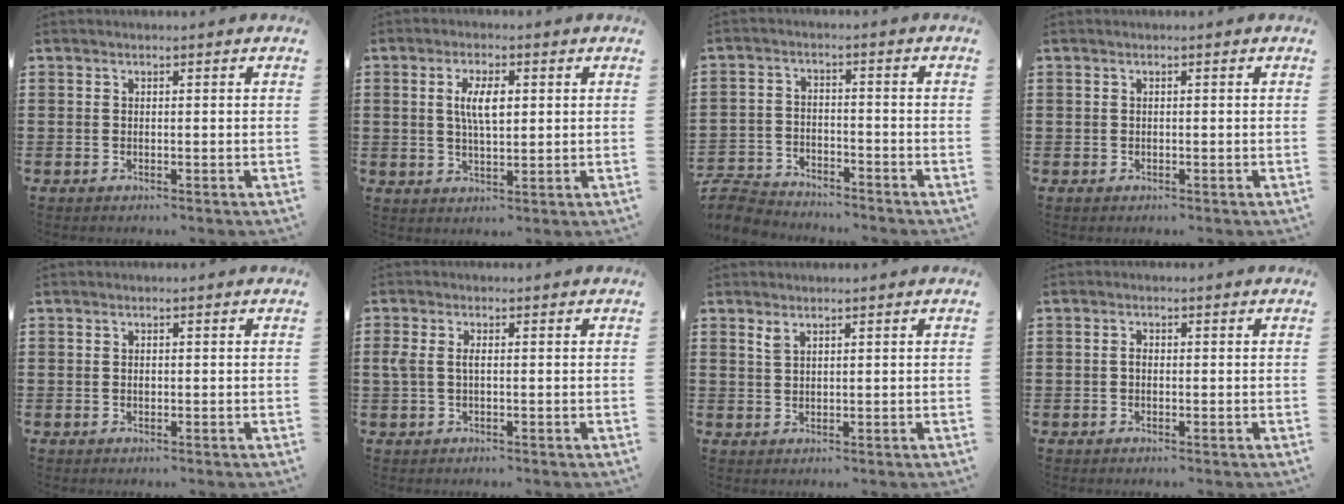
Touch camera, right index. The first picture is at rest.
{"total": 5.5, "force": [1.1, 2.0, 5.0], "torque": [-0.102, 0.009, 0.017]}
{"total": 5.3, "force": [-5.2, 1.0, 0.5], "torque": [-0.029, 0.001, -0.109]}
{"total": 0.0}
{"total": 0.5, "force": [0.0, 0.3, 0.4], "torque": [-0.010, -0.001, 0.000]}
{"total": 2.1, "force": [0.0, 0.9, 1.9], "torque": [-0.060, -0.006, -0.008]}
{"total": 1.4, "force": [1.1, 0.4, 0.8], "torque": [-0.019, 0.000, 0.020]}
{"total": 1.1, "force": [-0.3, 0.6, 0.9], "torque": [-0.018, 0.000, -0.006]}